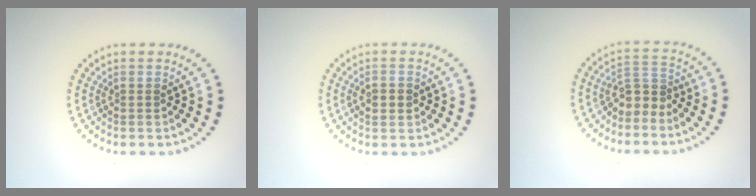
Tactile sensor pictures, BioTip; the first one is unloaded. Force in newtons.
{"total": 2.1, "press": 2.1, "slide": 0.1}
{"total": 2.4, "press": 1.7, "slide": 1.7}